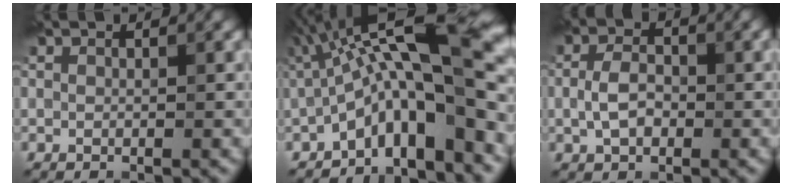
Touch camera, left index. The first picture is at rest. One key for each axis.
{"total": 12.6, "fx": -1.0, "fy": 3.2, "fz": 12.1, "tx": -0.182, "ty": 0.032, "tz": -0.023}
{"total": 3.1, "fx": -0.4, "fy": 2.1, "fz": 2.3, "tx": -0.051, "ty": 0.002, "tz": -0.010}